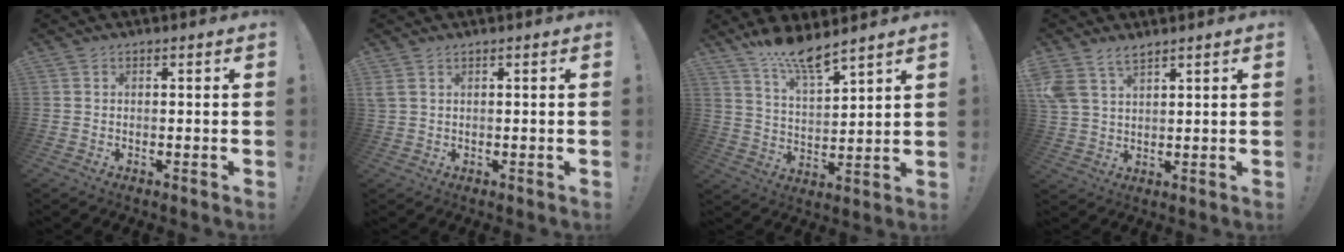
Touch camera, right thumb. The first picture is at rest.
{"total": 2.2, "force": [1.2, 1.0, 1.6], "torque": [-0.041, 0.004, 0.024]}
{"total": 10.9, "force": [9.2, 1.5, 5.6], "torque": [-0.108, -0.062, 0.163]}
{"total": 6.6, "force": [4.9, 3.2, 3.0], "torque": [-0.061, -0.018, 0.098]}